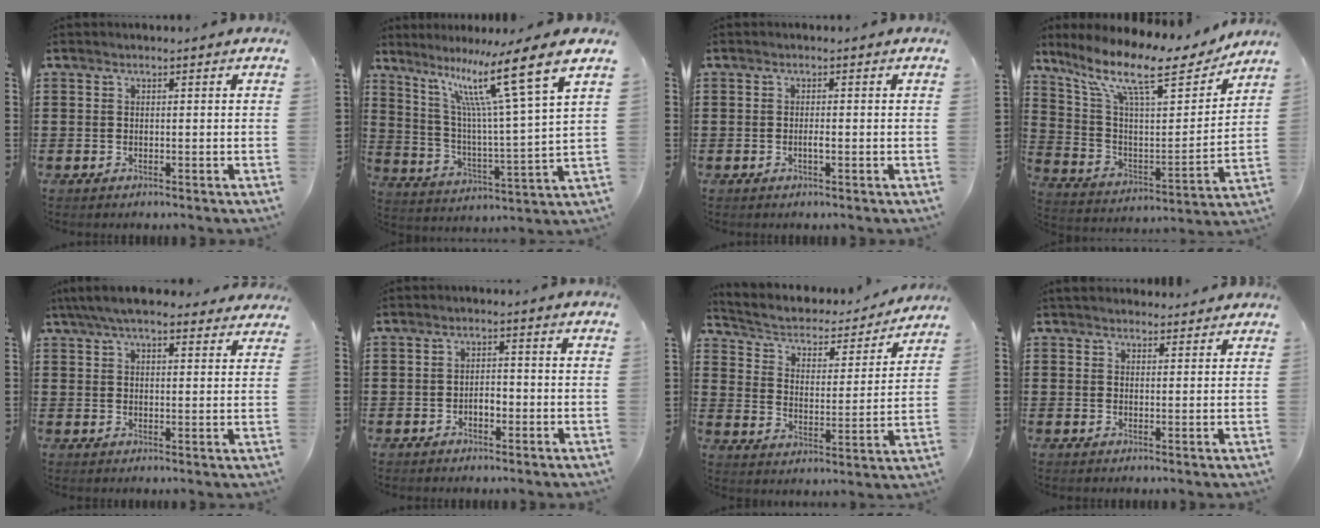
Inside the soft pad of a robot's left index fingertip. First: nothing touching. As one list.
[{"total": 13.9, "force": [8.9, 0.5, 10.6], "torque": [-0.208, -0.054, 0.131]}, {"total": 1.1, "force": [-0.3, 0.2, 1.0], "torque": [-0.019, -0.002, -0.004]}, {"total": 13.7, "force": [9.9, 3.6, 8.8], "torque": [-0.192, -0.051, 0.162]}, {"total": 6.4, "force": [5.5, 1.3, 3.1], "torque": [-0.072, -0.006, 0.102]}, {"total": 2.3, "force": [-0.8, 1.1, 1.8], "torque": [-0.037, 0.006, -0.017]}, {"total": 3.4, "force": [2.8, 1.6, 1.1], "torque": [-0.041, -0.023, 0.036]}, {"total": 2.3, "force": [2.2, 0.9, 0.2], "torque": [-0.009, 0.003, 0.042]}]